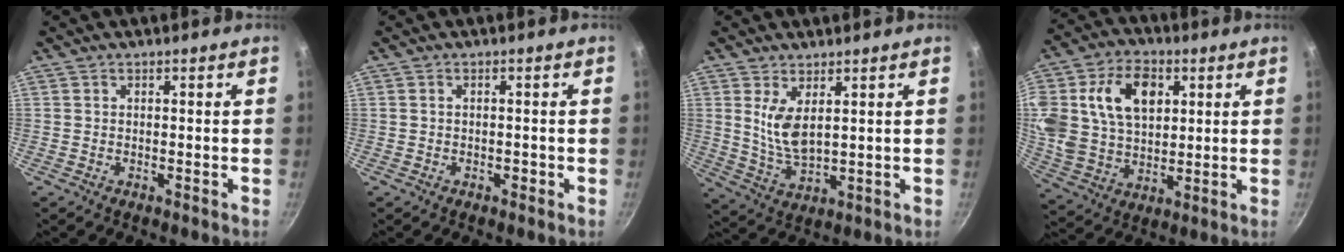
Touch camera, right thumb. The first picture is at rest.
{"total": 0.9, "force": [-0.4, 0.6, 0.6], "torque": [-0.007, 0.006, -0.005]}
{"total": 7.1, "force": [2.4, 3.2, 5.9], "torque": [-0.107, -0.031, 0.057]}
{"total": 20.3, "force": [5.7, 14.2, 13.4], "torque": [-0.261, 0.011, 0.106]}